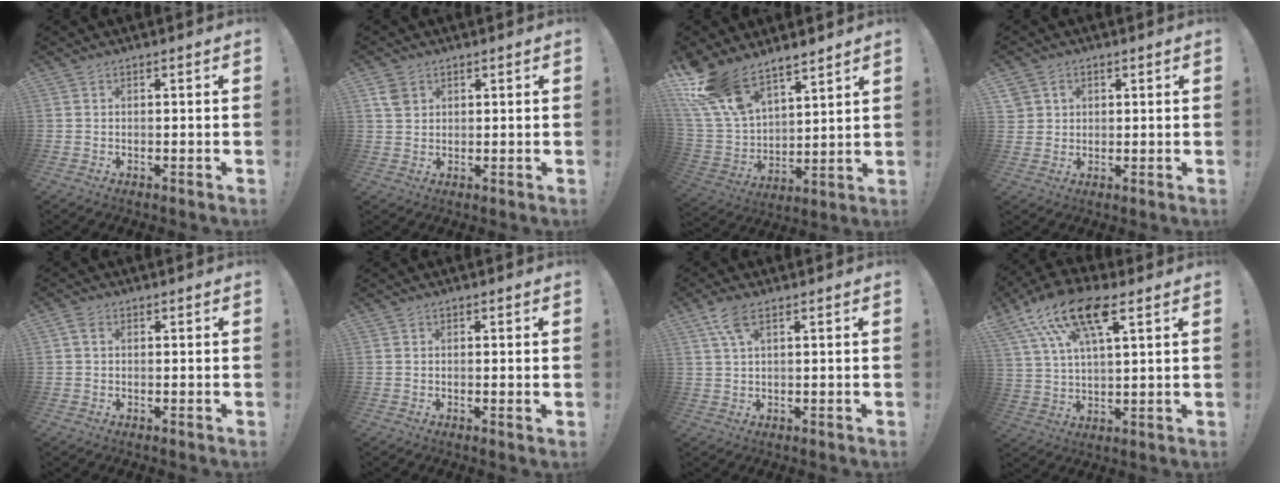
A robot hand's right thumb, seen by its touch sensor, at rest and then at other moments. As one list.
[{"total": 3.7, "force": [2.0, 2.7, 1.6], "torque": [-0.021, -0.004, 0.038]}, {"total": 15.4, "force": [12.2, 6.9, 6.4], "torque": [-0.136, -0.086, 0.235]}, {"total": 3.9, "force": [1.5, 3.5, 0.7], "torque": [-0.011, -0.002, 0.030]}, {"total": 1.9, "force": [0.6, 1.4, 1.2], "torque": [-0.031, 0.008, 0.013]}, {"total": 0.9, "force": [0.3, 0.0, 0.9], "torque": [-0.011, -0.003, 0.005]}, {"total": 5.5, "force": [2.9, 1.8, 4.3], "torque": [-0.083, -0.003, 0.052]}, {"total": 15.9, "force": [9.0, 6.5, 11.4], "torque": [-0.201, -0.029, 0.157]}]